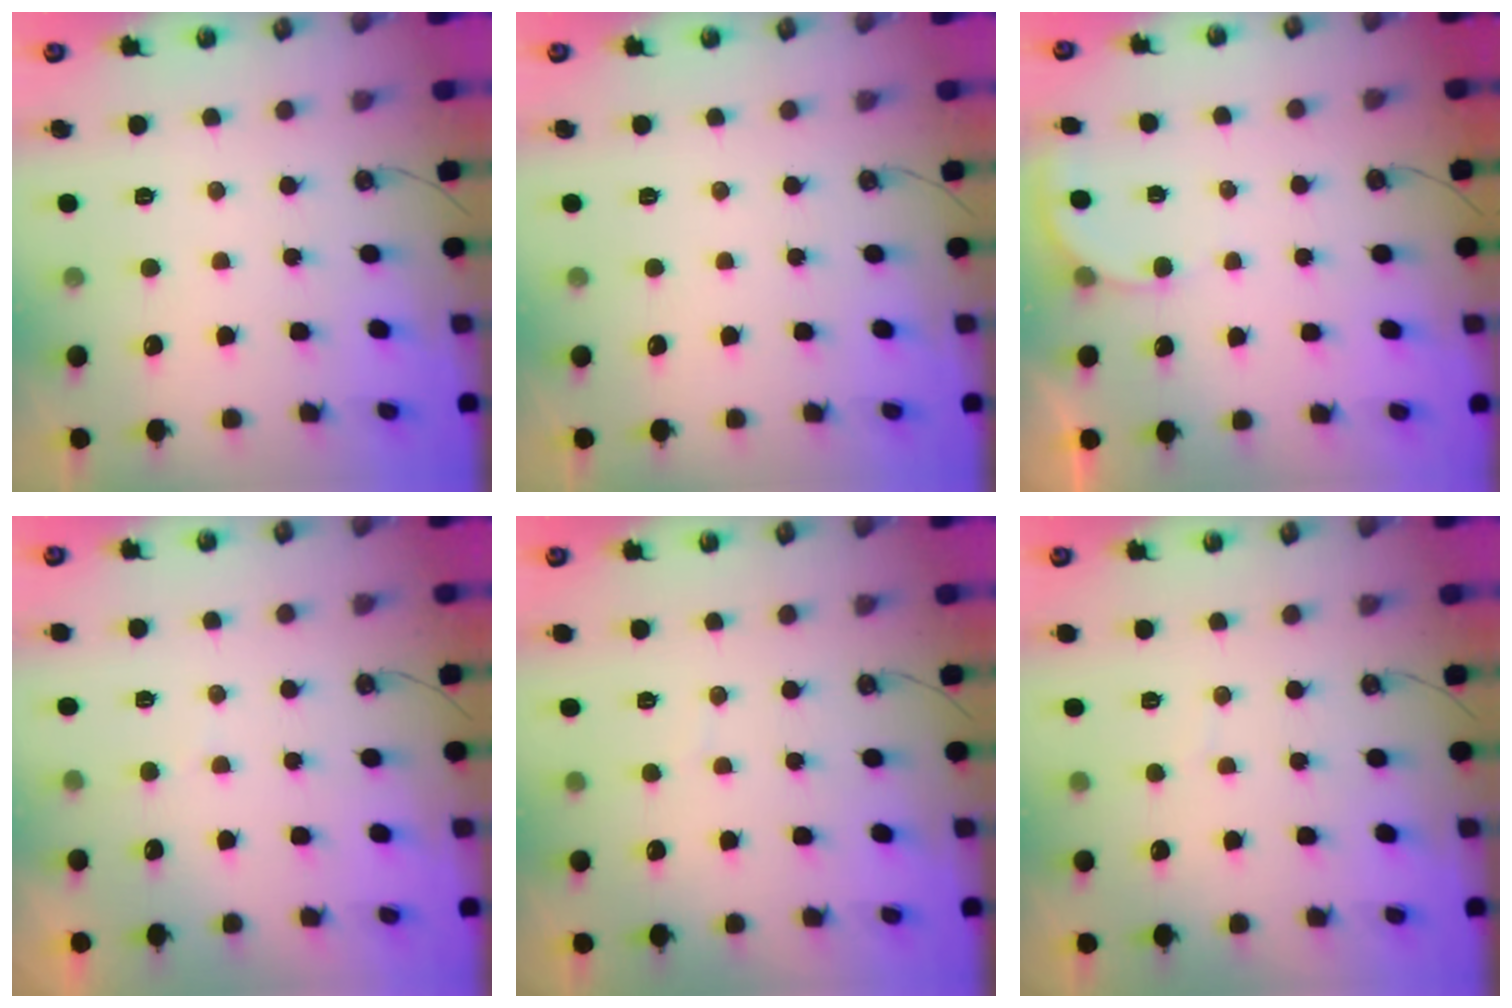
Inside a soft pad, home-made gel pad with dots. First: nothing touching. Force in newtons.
{"total": 0.0}
{"total": 4.1, "press": 4.1, "slide": 0.3}
{"total": 2.8, "press": 2.7, "slide": 0.3}
{"total": 1.7, "press": 1.7, "slide": 0.1}
{"total": 1.7, "press": 1.7, "slide": 0.1}